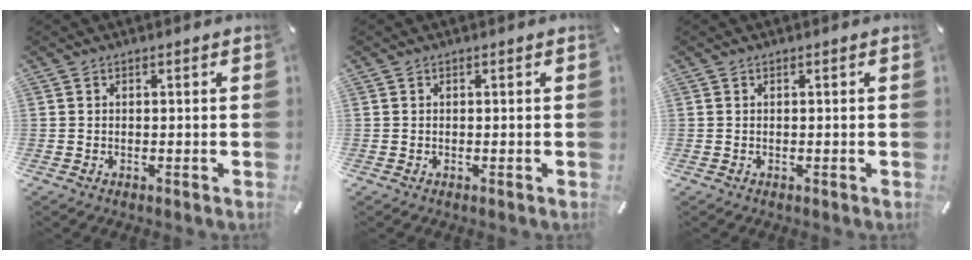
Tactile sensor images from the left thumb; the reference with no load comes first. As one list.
[{"total": 0.0}, {"total": 0.0}]